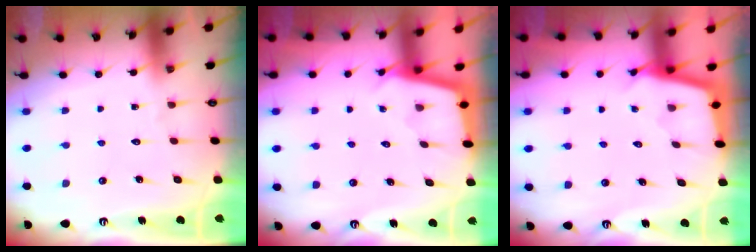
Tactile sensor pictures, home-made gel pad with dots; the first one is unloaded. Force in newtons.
{"total": 2.5, "press": 2.5, "slide": 0.2}
{"total": 2.3, "press": 2.3, "slide": 0.2}